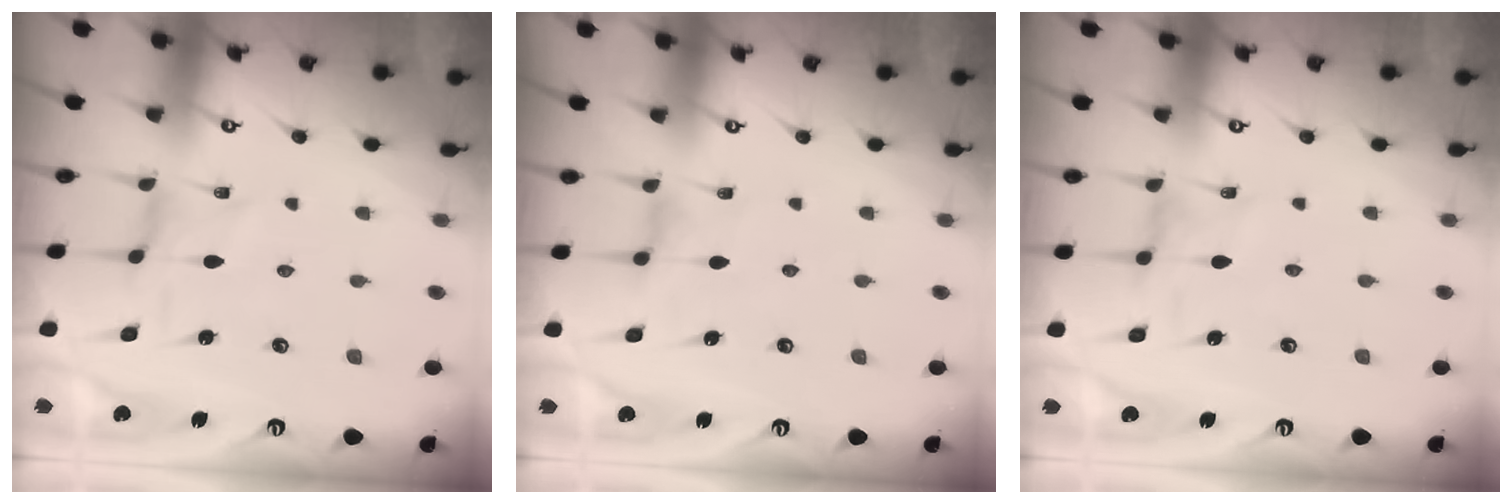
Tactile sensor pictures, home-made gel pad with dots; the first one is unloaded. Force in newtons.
{"total": 2.1, "press": 2.0, "slide": 0.4}
{"total": 0.6, "press": 0.5, "slide": 0.3}